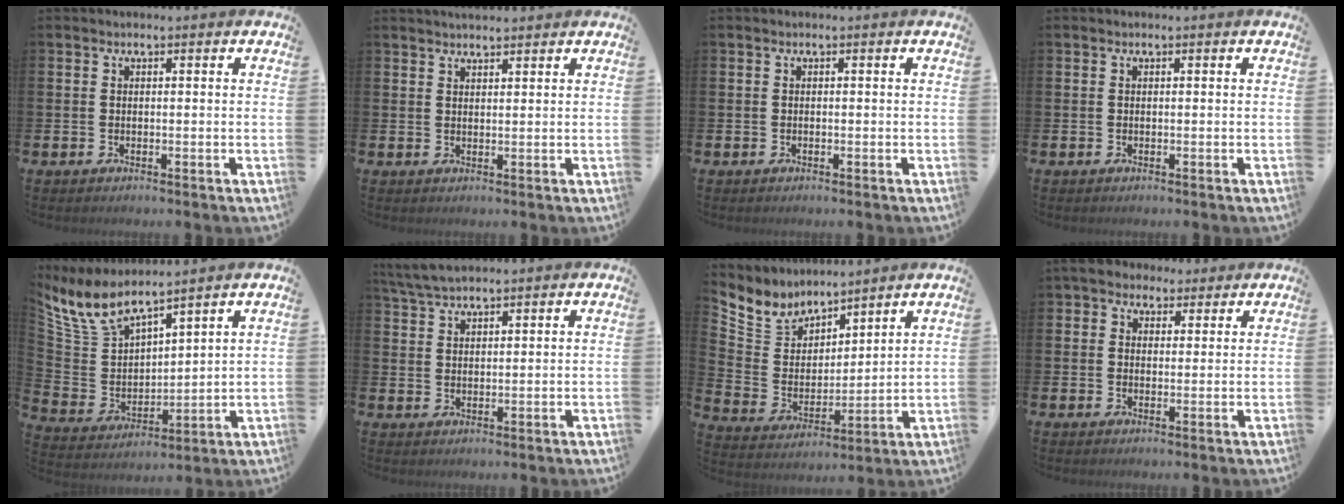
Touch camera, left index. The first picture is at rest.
{"total": 2.5, "force": [2.4, 0.4, 0.3], "torque": [-0.003, -0.009, 0.043]}
{"total": 0.0}
{"total": 0.0}
{"total": 7.8, "force": [6.8, 2.6, 2.7], "torque": [-0.095, -0.033, 0.123]}
{"total": 4.2, "force": [3.9, 0.7, 1.4], "torque": [-0.045, -0.005, 0.075]}
{"total": 6.0, "force": [5.4, 2.5, 0.1], "torque": [-0.050, -0.045, 0.096]}
{"total": 4.2, "force": [3.3, 2.5, 0.7], "torque": [-0.021, -0.006, 0.059]}